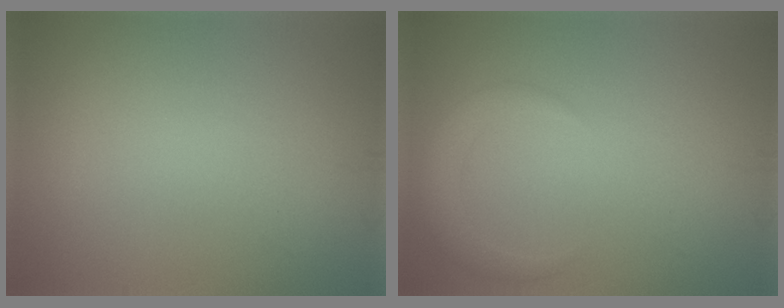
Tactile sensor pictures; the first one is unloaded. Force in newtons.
{"total": 2.3, "press": 2.3, "slide": 0.2}